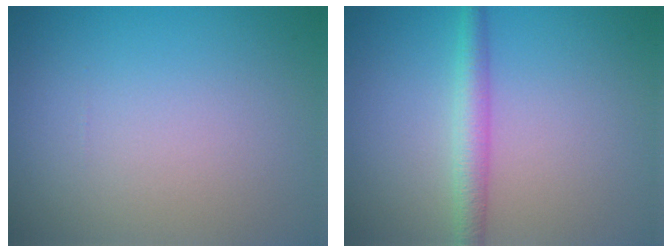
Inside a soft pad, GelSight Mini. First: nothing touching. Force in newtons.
{"total": 2.6, "press": 2.6, "slide": 0.1}